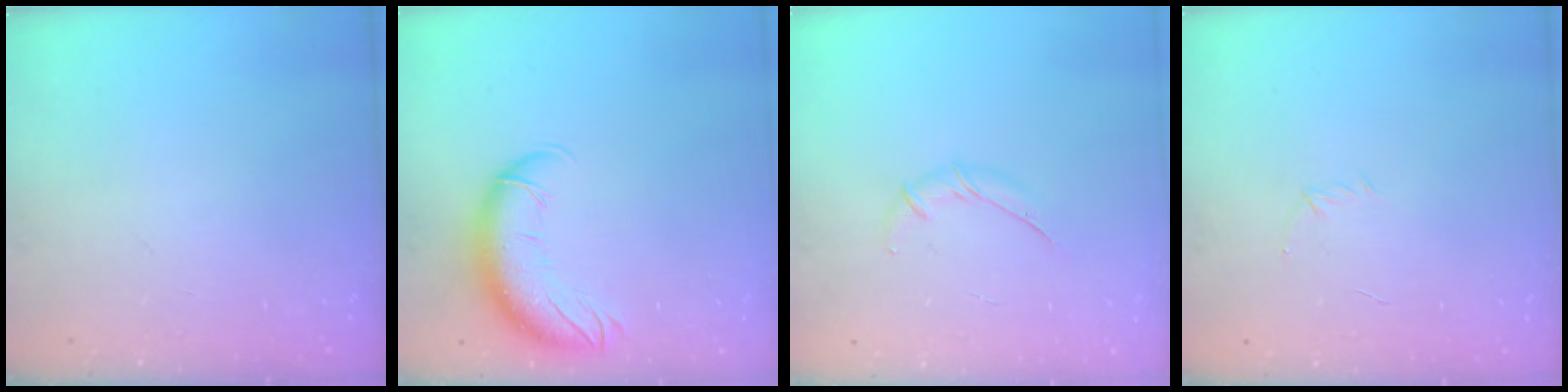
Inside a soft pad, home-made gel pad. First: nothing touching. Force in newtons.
{"total": 12.2, "press": 11.8, "slide": 2.8}
{"total": 5.4, "press": 5.3, "slide": 0.9}
{"total": 3.7, "press": 3.7, "slide": 0.7}